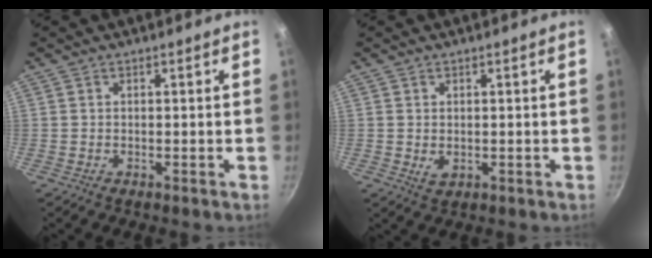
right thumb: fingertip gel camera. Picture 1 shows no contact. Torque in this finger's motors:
{"motor_torque": [-0.31, 0.19, -0.18, 0.05, -0.01]}